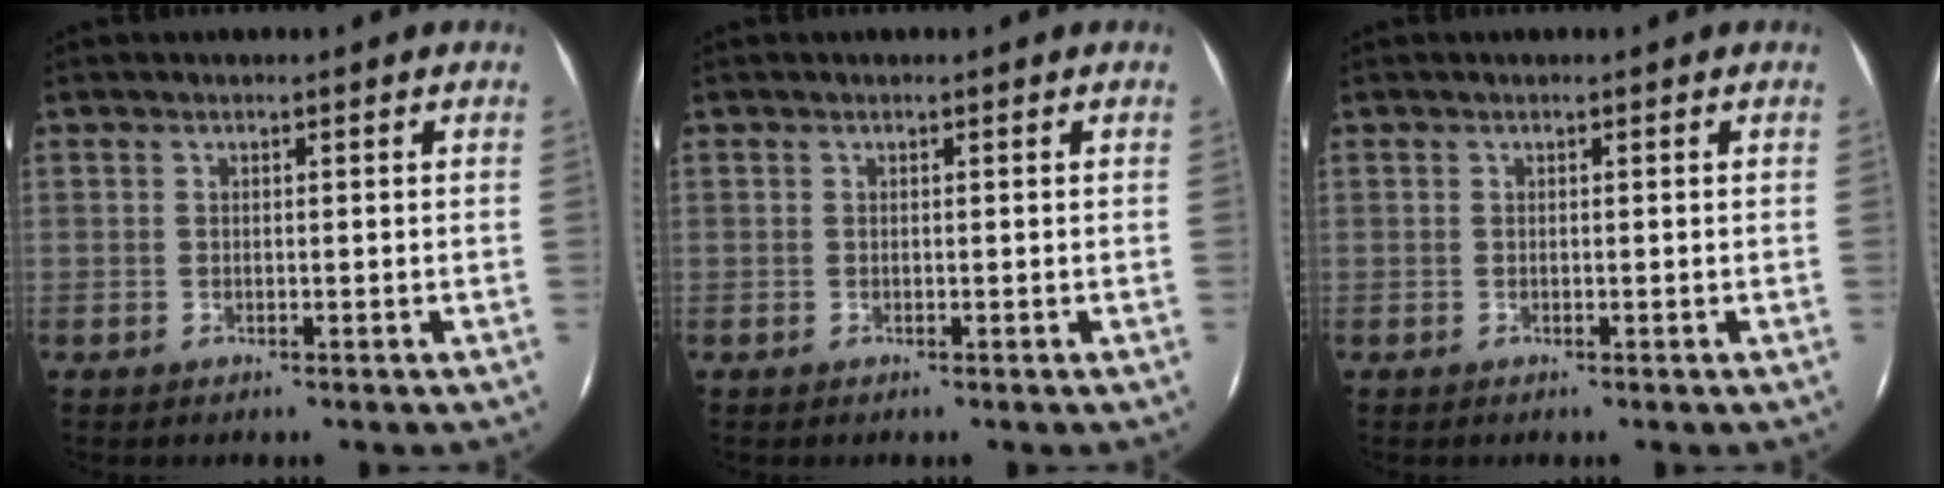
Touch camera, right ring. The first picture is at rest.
{"total": 0.0}
{"total": 0.0}